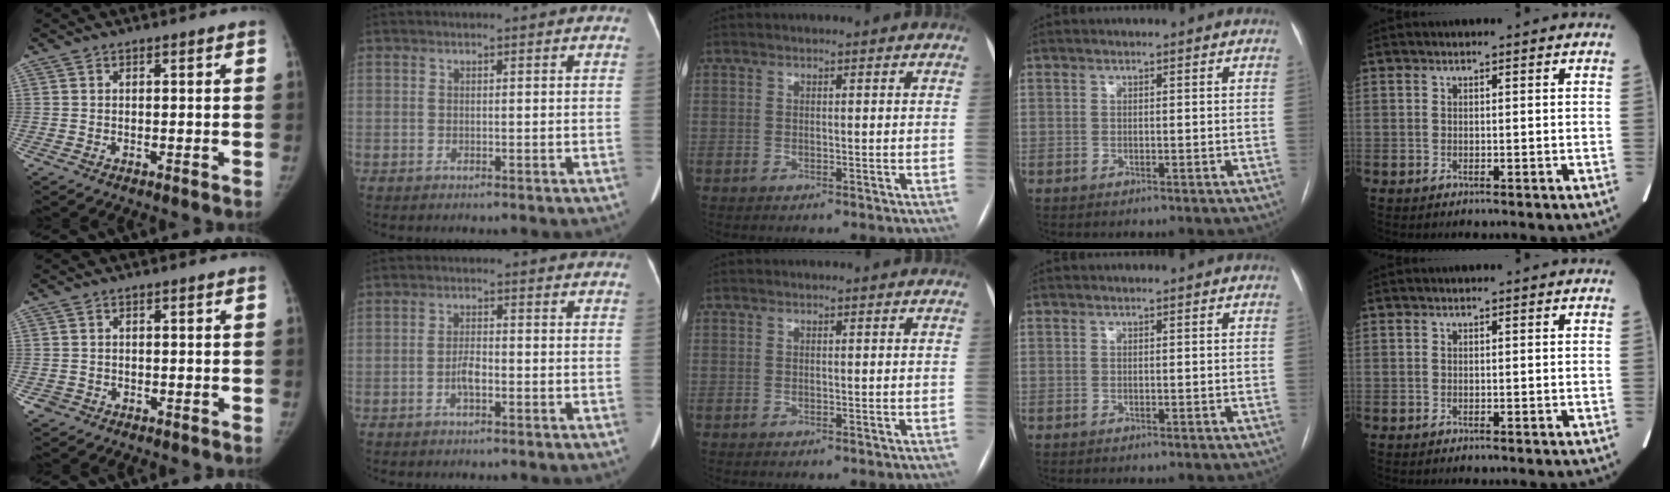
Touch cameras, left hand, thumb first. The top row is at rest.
{"thumb": {"total": 1.3, "force": [-0.6, 1.2, -0.1], "torque": [0.004, 0.005, -0.012]}, "index": {"total": 2.6, "force": [-1.1, 0.8, 2.2], "torque": [-0.042, 0.004, -0.022]}}